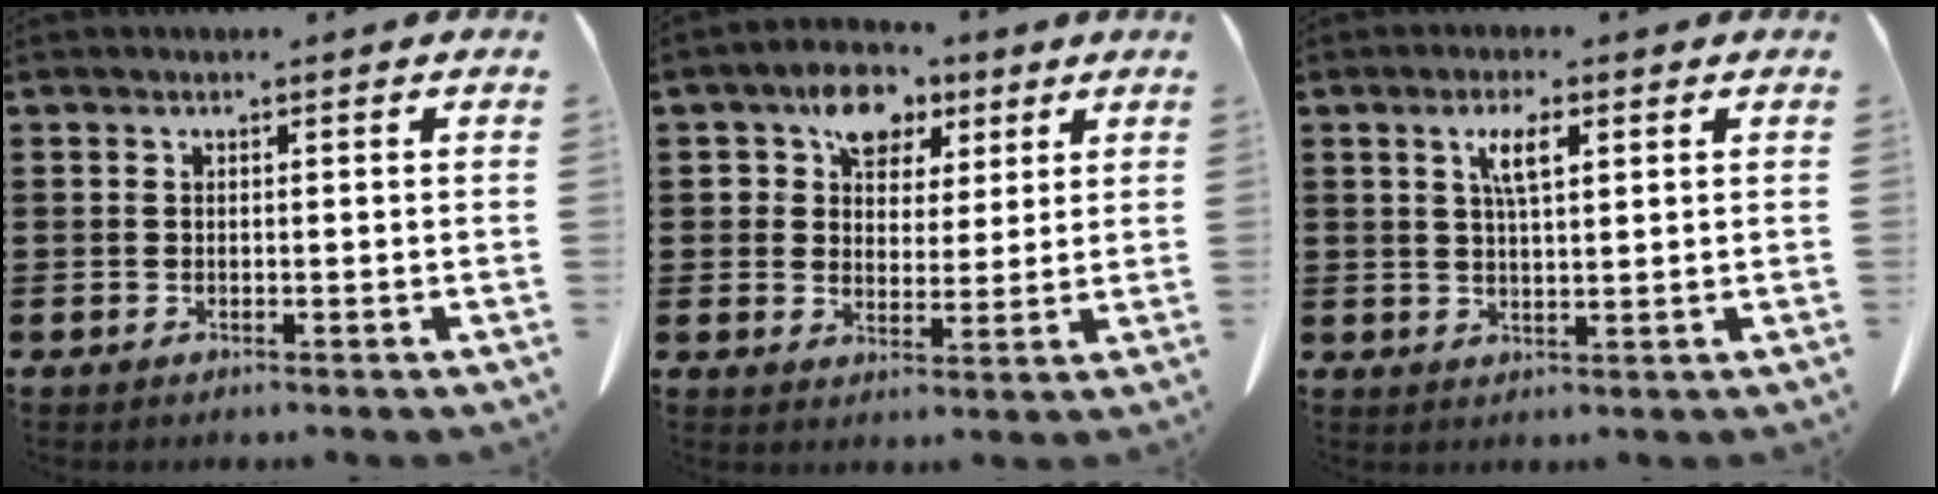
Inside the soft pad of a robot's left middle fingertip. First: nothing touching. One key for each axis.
{"total": 7.6, "fx": 4.4, "fy": 5.3, "fz": 3.2, "tx": -0.065, "ty": 0.008, "tz": 0.076}
{"total": 4.5, "fx": 1.9, "fy": 1.3, "fz": 3.8, "tx": -0.073, "ty": 0.005, "tz": 0.028}